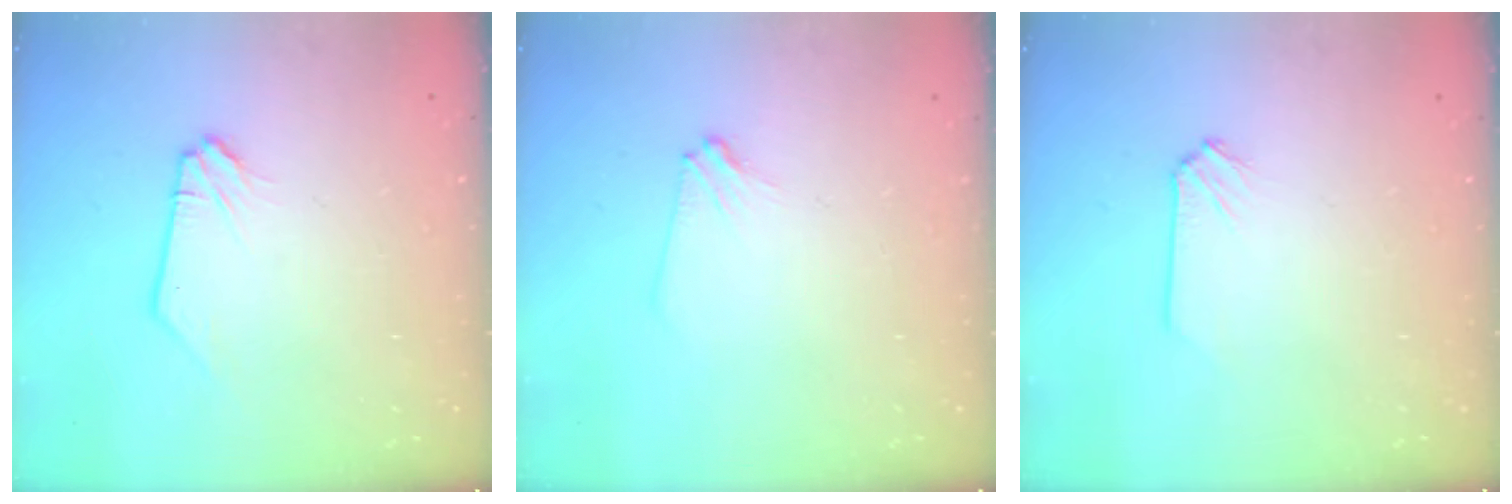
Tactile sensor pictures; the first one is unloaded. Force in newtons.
{"total": 3.2, "press": 3.2, "slide": 0.5}
{"total": 0.0}